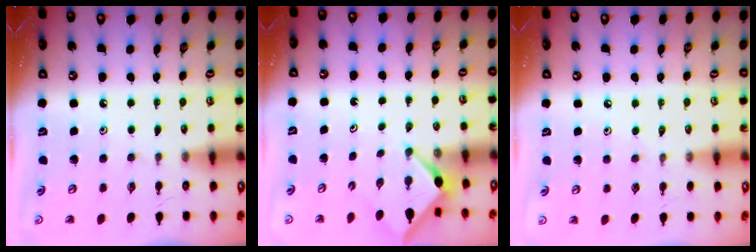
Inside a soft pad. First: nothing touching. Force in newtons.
{"total": 3.1, "press": 3.1, "slide": 0.3}
{"total": 2.5, "press": 2.5, "slide": 0.5}